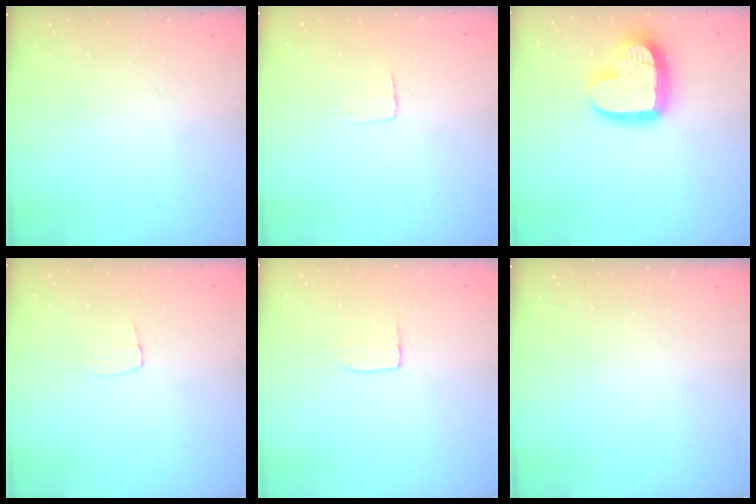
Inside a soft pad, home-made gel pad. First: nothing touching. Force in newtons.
{"total": 4.3, "press": 4.3, "slide": 0.3}
{"total": 17.4, "press": 17.4, "slide": 1.7}
{"total": 4.1, "press": 4.1, "slide": 0.3}
{"total": 5.8, "press": 5.8, "slide": 0.4}
{"total": 0.0}